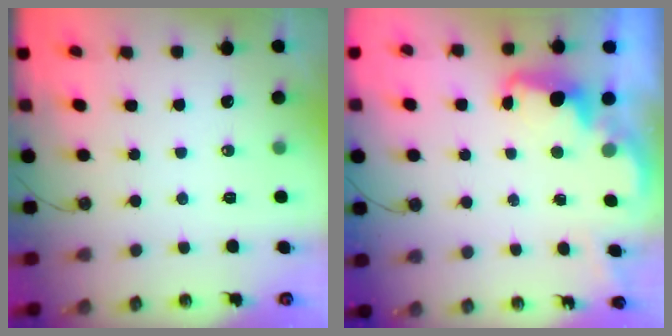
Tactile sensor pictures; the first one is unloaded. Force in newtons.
{"total": 2.5, "press": 2.4, "slide": 0.5}